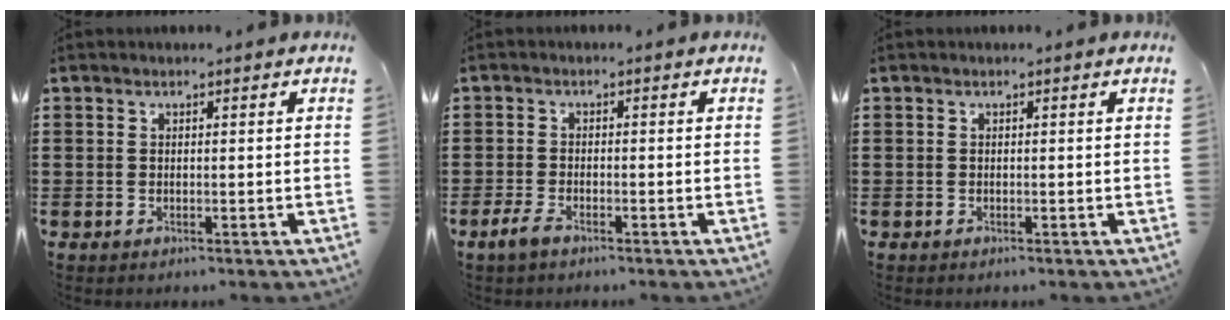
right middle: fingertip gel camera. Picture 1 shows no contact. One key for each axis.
{"total": 2.6, "fx": -1.7, "fy": 0.9, "fz": 1.8, "tx": -0.052, "ty": -0.004, "tz": -0.040}
{"total": 0.0}